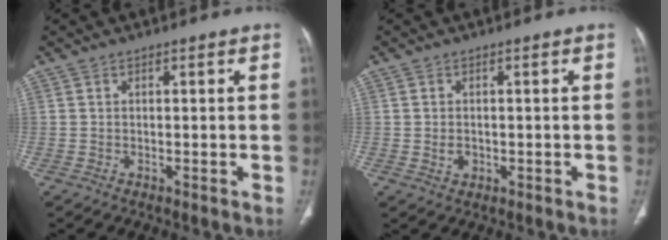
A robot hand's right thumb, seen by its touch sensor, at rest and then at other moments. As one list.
[{"total": 2.0, "force": [-0.3, 1.5, 1.2], "torque": [-0.018, 0.001, -0.001]}]